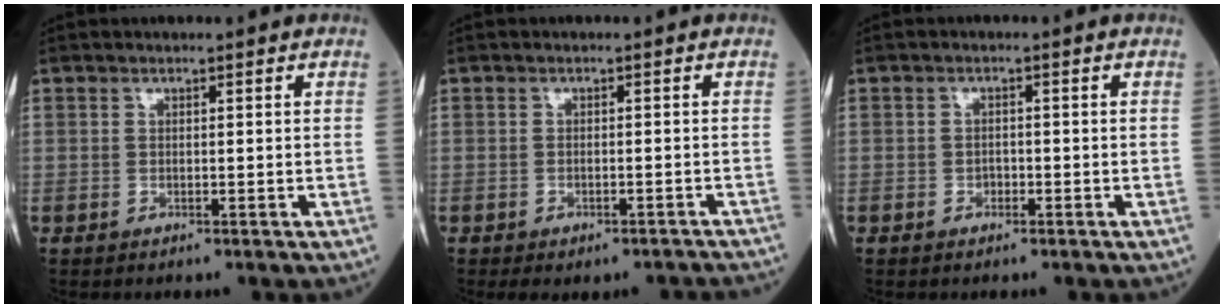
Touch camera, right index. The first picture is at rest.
{"total": 5.9, "force": [-4.9, 2.2, 2.3], "torque": [-0.023, 0.013, -0.055]}
{"total": 1.2, "force": [-0.6, 0.9, 0.5], "torque": [-0.005, 0.005, -0.009]}